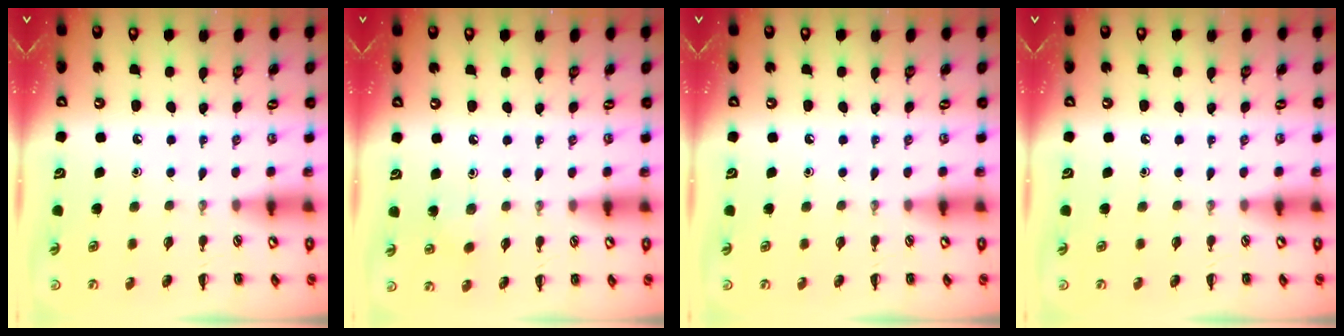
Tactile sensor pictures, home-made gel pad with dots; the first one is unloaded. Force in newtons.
{"total": 2.8, "press": 2.7, "slide": 0.8}
{"total": 0.0}
{"total": 0.0}